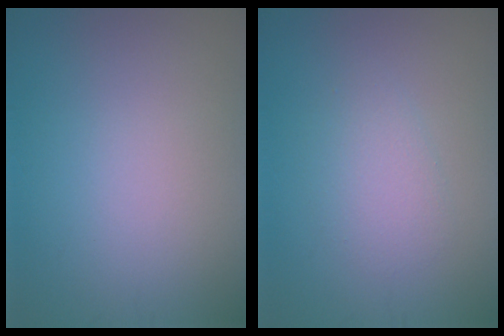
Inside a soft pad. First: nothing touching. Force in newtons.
{"total": 2.2, "press": 2.2, "slide": 0.1}